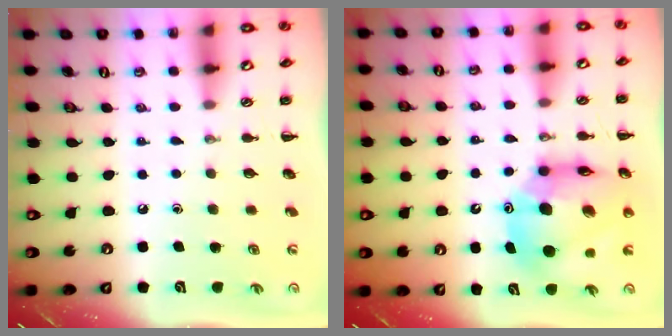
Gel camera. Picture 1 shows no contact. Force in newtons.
{"total": 16.6, "press": 15.8, "slide": 4.9}